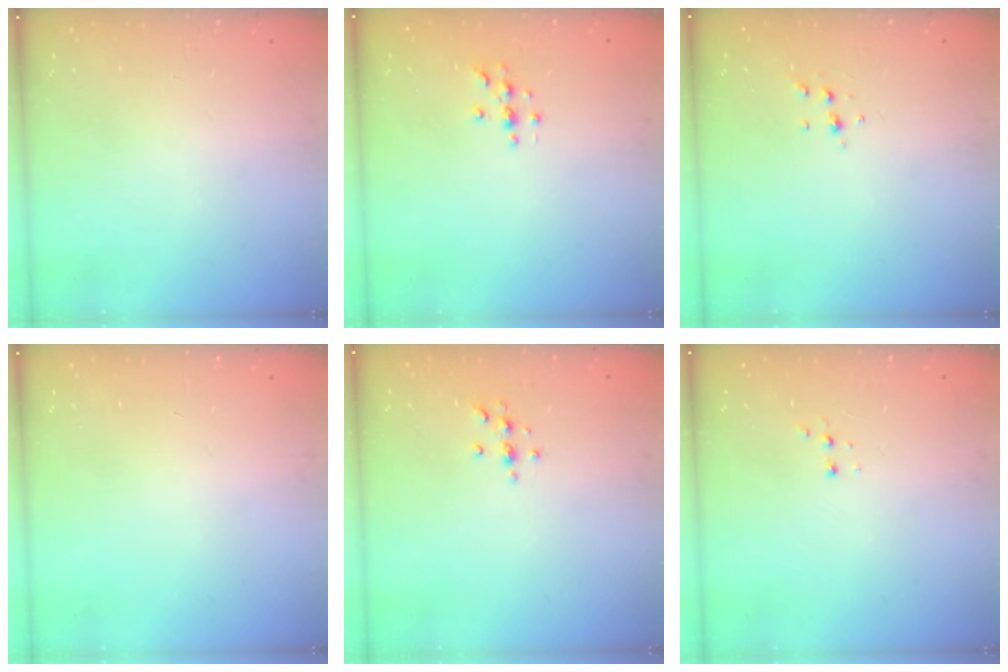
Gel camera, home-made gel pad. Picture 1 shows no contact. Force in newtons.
{"total": 3.4, "press": 3.4, "slide": 0.4}
{"total": 4.5, "press": 4.3, "slide": 1.3}
{"total": 0.0}
{"total": 3.9, "press": 3.8, "slide": 0.5}
{"total": 3.0, "press": 2.9, "slide": 0.7}